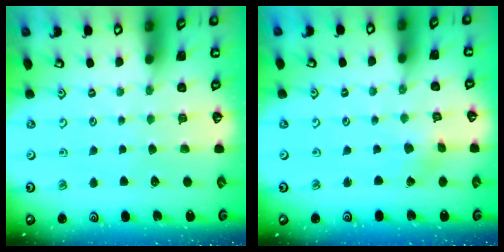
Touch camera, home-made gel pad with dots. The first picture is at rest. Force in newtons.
{"total": 0.6, "press": 0.5, "slide": 0.2}